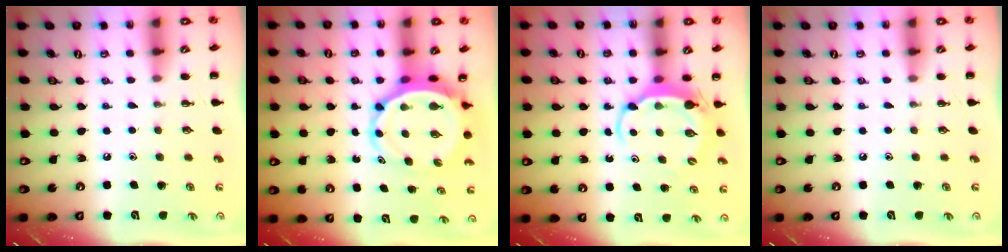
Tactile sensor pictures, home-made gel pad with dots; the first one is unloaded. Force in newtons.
{"total": 6.4, "press": 6.1, "slide": 2.1}
{"total": 5.3, "press": 5.2, "slide": 0.9}
{"total": 0.0}